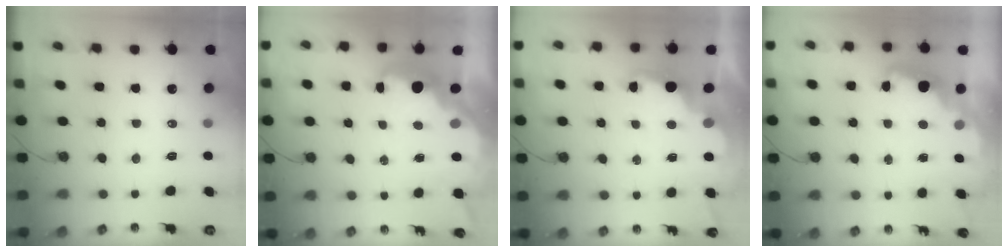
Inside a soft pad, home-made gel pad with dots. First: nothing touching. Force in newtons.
{"total": 5.9, "press": 5.9, "slide": 0.6}
{"total": 2.5, "press": 2.4, "slide": 0.8}
{"total": 2.4, "press": 2.4, "slide": 0.5}